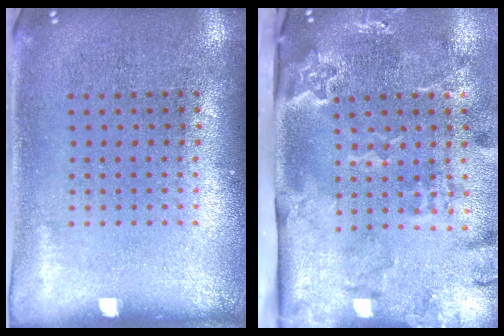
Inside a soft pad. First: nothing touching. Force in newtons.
{"total": 3.3, "press": 2.4, "slide": 2.3}